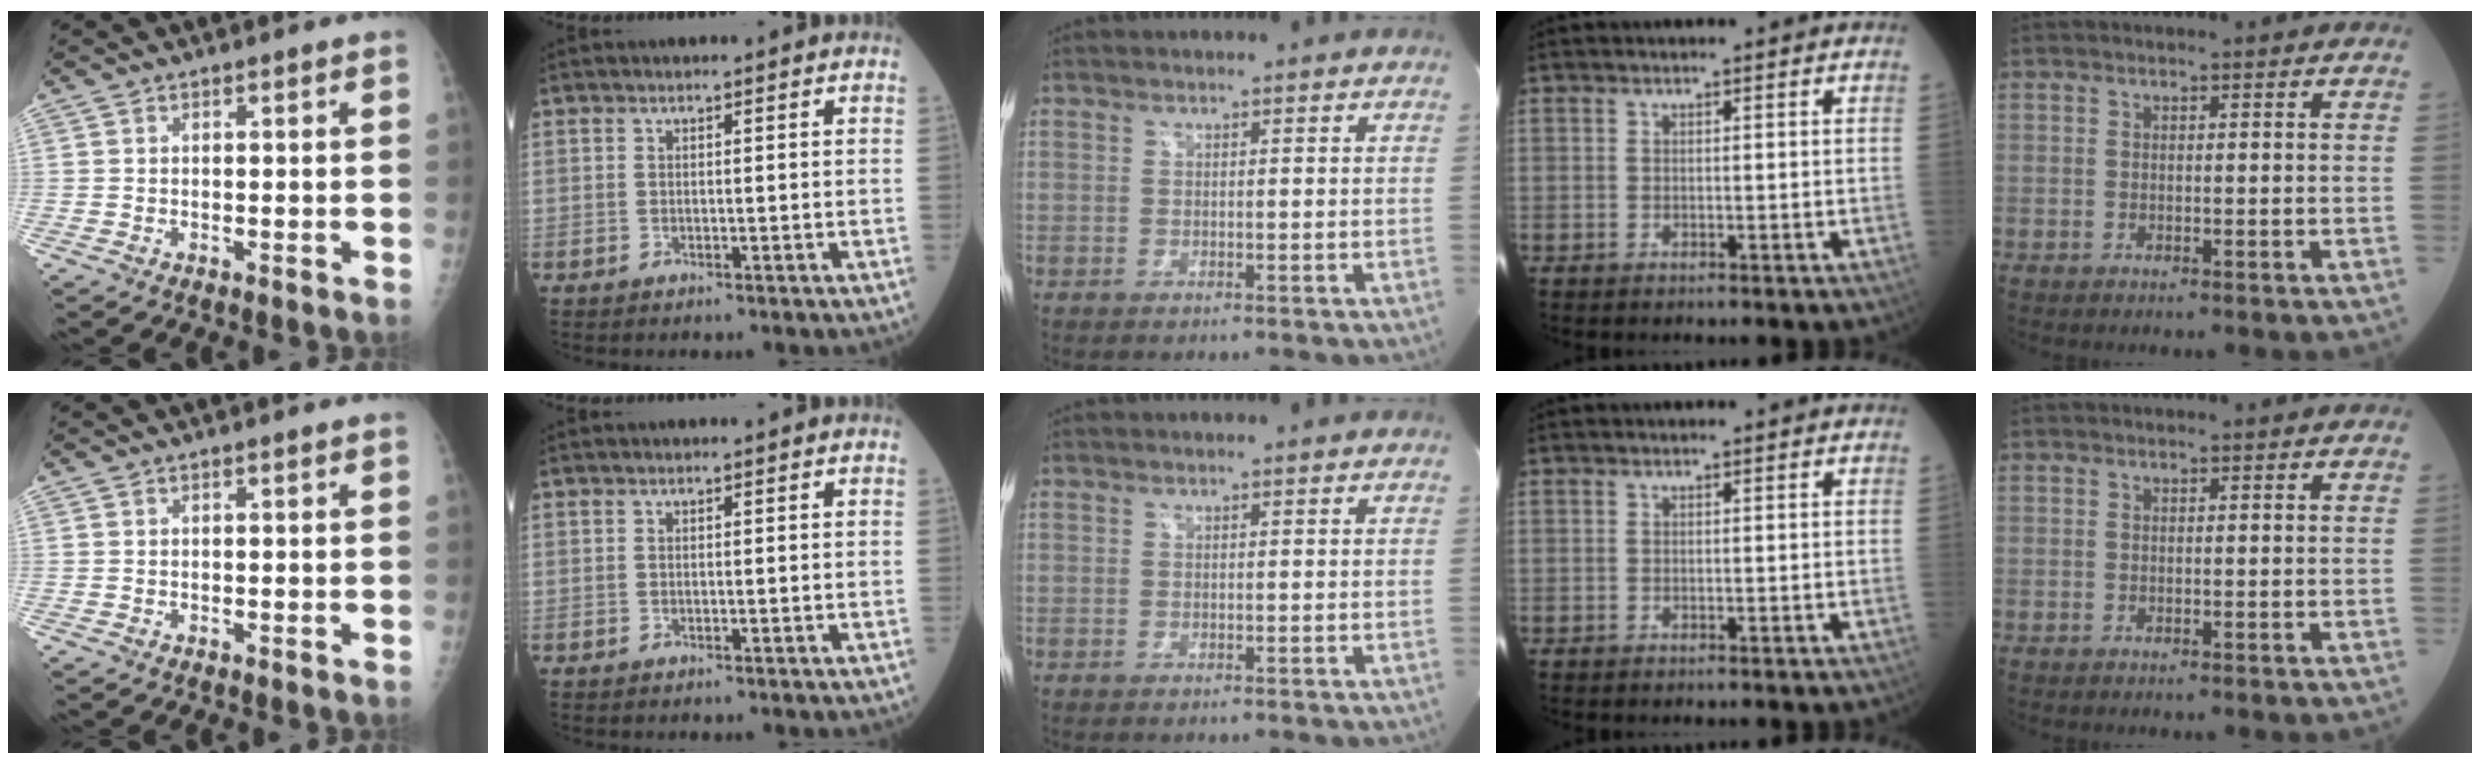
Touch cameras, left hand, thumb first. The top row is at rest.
{}